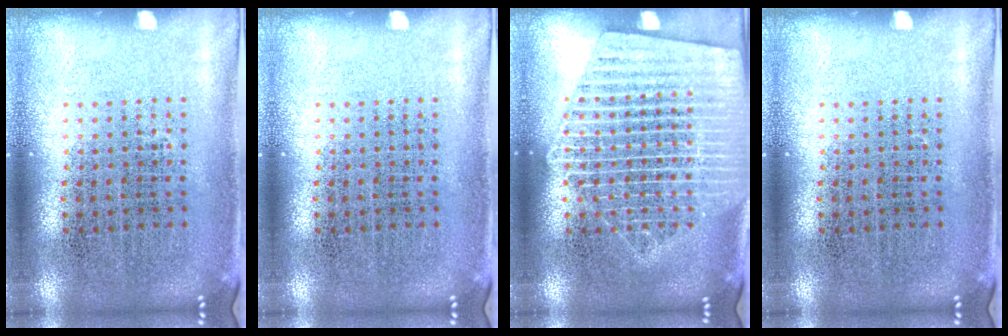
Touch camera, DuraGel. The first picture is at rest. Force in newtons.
{"total": 0.0}
{"total": 2.7, "press": 2.7, "slide": 0.4}
{"total": 0.0}